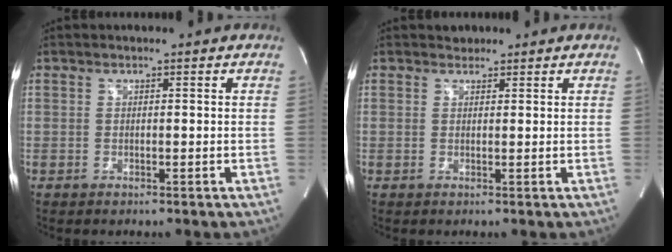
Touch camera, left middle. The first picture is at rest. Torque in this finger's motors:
{"motor_torque": [0.00, 0.07, -0.08, -0.01]}